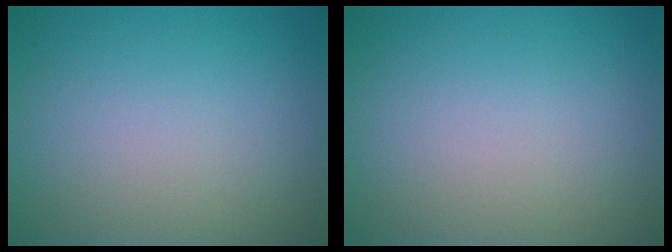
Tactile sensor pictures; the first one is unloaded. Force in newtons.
{"total": 0.0}